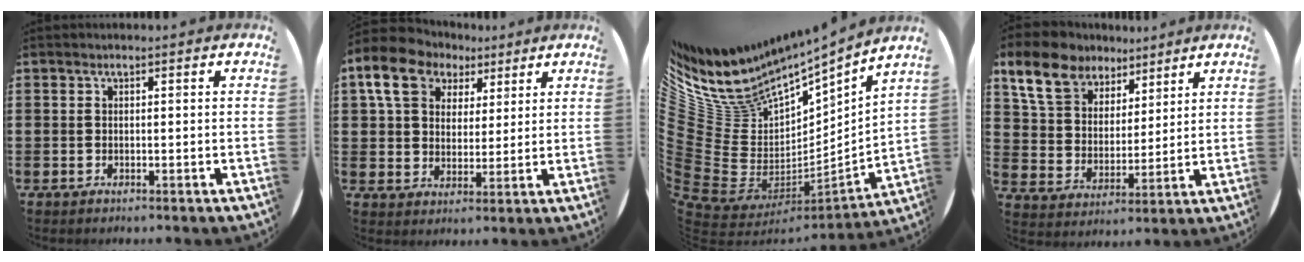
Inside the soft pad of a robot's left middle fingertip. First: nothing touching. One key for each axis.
{"total": 9.1, "fx": 5.7, "fy": 6.4, "fz": 3.0, "tx": -0.079, "ty": 0.002, "tz": 0.105}
{"total": 8.6, "fx": 5.4, "fy": 6.5, "fz": 1.4, "tx": -0.095, "ty": -0.083, "tz": 0.100}
{"total": 10.4, "fx": 8.2, "fy": 5.6, "fz": 2.8, "tx": -0.100, "ty": -0.019, "tz": 0.159}